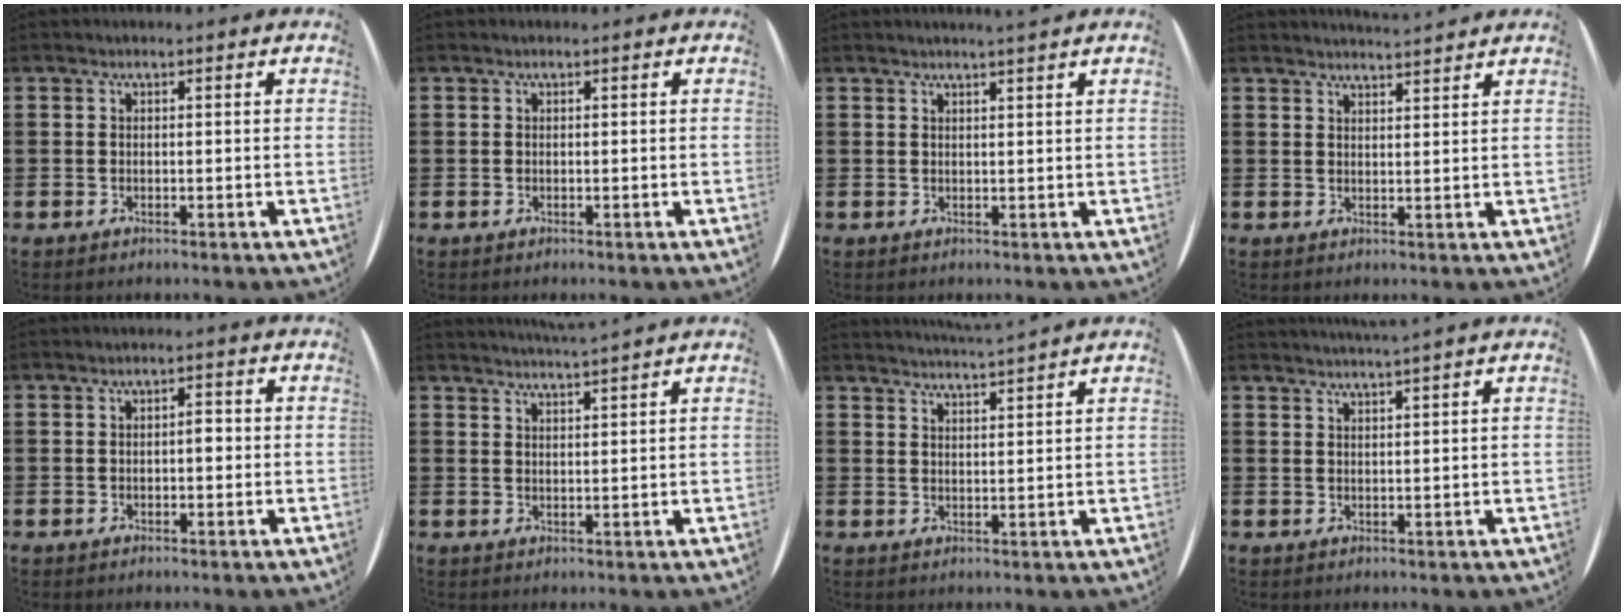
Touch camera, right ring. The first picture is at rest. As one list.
[{"total": 0.0}, {"total": 1.3, "force": [1.1, -0.5, 0.3], "torque": [-0.002, -0.003, 0.021]}, {"total": 2.3, "force": [2.2, -0.4, -0.3], "torque": [0.004, -0.013, 0.042]}, {"total": 1.5, "force": [-0.1, 0.8, 1.3], "torque": [-0.024, 0.005, -0.004]}, {"total": 2.4, "force": [2.3, -0.9, -0.2], "torque": [0.003, -0.014, 0.042]}, {"total": 2.7, "force": [2.6, -0.8, -0.3], "torque": [0.002, -0.019, 0.047]}, {"total": 1.7, "force": [1.5, -0.9, 0.2], "torque": [-0.001, -0.009, 0.028]}]